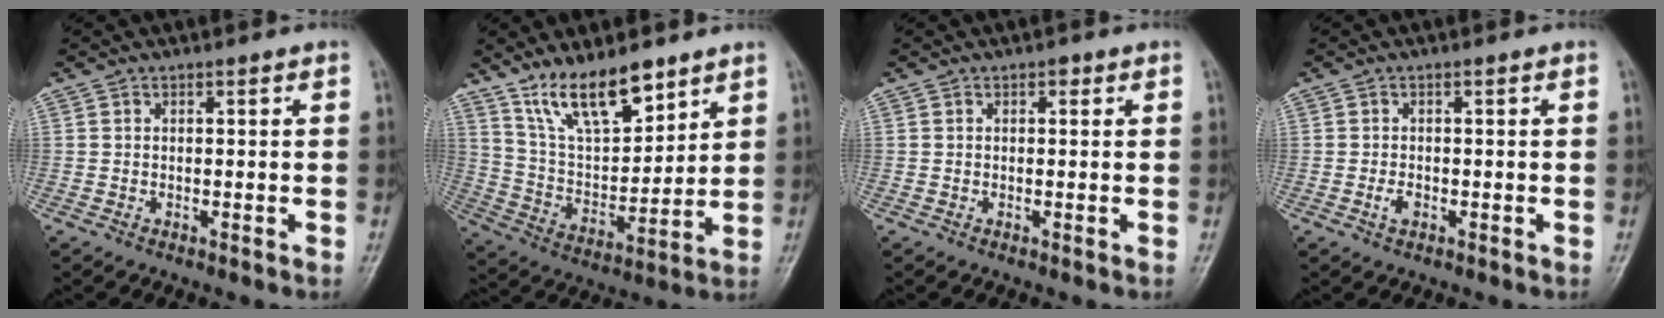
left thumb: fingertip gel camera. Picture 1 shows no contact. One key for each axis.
{"total": 14.0, "fx": 10.1, "fy": 5.3, "fz": 8.1, "tx": -0.111, "ty": -0.063, "tz": 0.198}
{"total": 0.9, "fx": 0.4, "fy": 0.6, "fz": 0.6, "tx": 0.001, "ty": 0.001, "tz": 0.002}
{"total": 1.5, "fx": -0.5, "fy": 0.9, "fz": 1.1, "tx": -0.021, "ty": 0.001, "tz": -0.010}